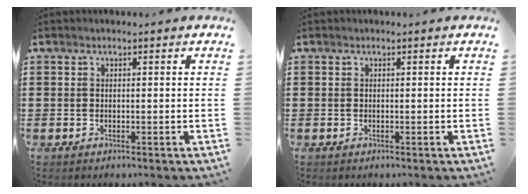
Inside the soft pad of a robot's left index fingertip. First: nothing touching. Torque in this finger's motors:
{"motor_torque": [-0.05, -0.05, 0.00, 0.00]}